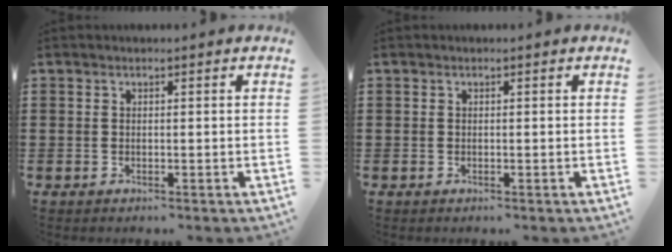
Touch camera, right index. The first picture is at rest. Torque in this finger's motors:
{"motor_torque": [0.58, 0.62, 0.00, 0.00]}